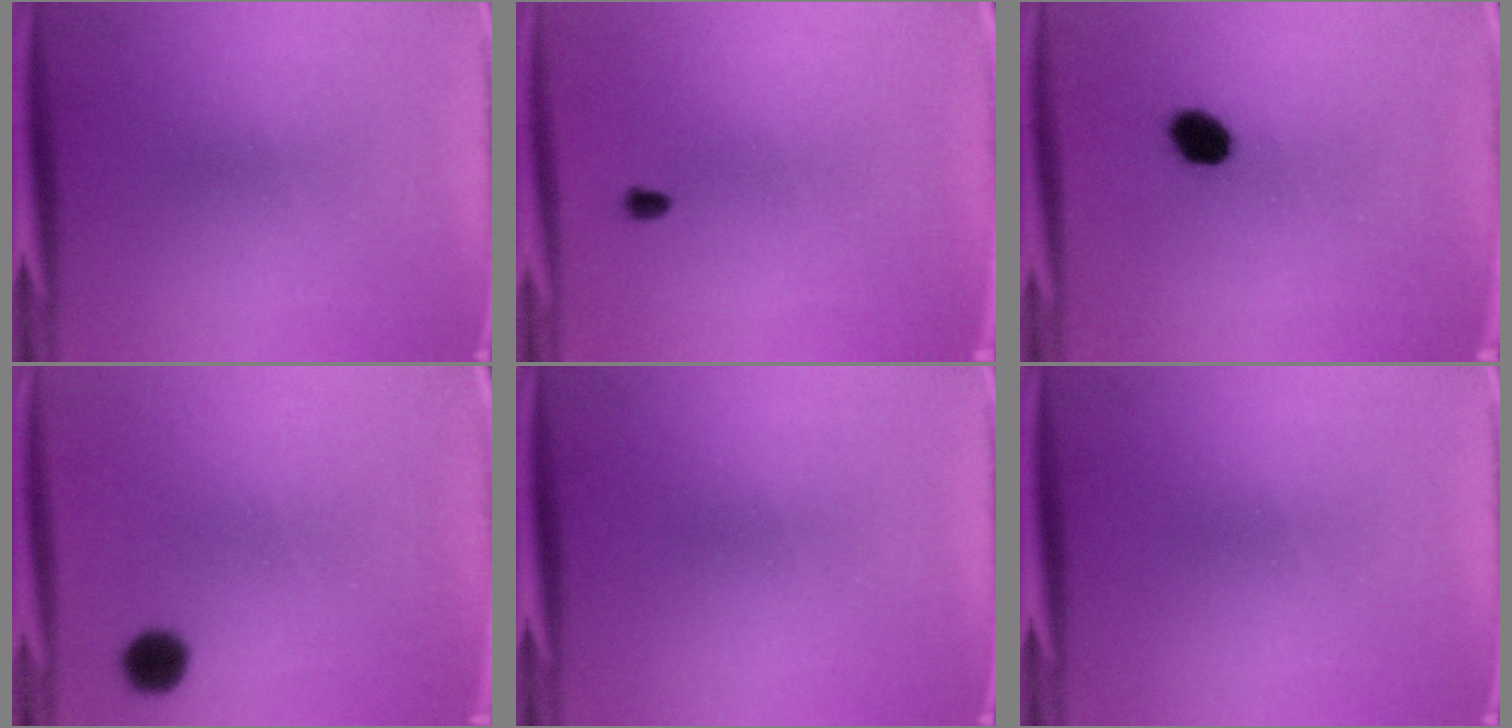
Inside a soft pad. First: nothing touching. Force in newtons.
{"total": 1.0}
{"total": 5.1}
{"total": 4.8}
{"total": 0.0}
{"total": 0.0}